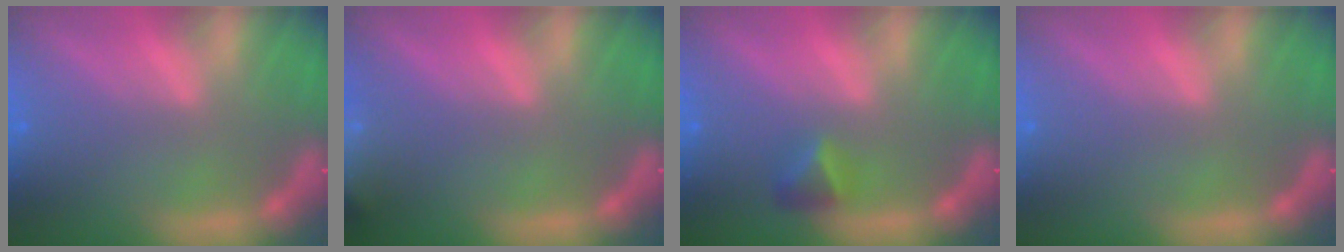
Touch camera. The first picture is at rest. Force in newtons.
{"total": 6.9}
{"total": 1.9}
{"total": 0.0}